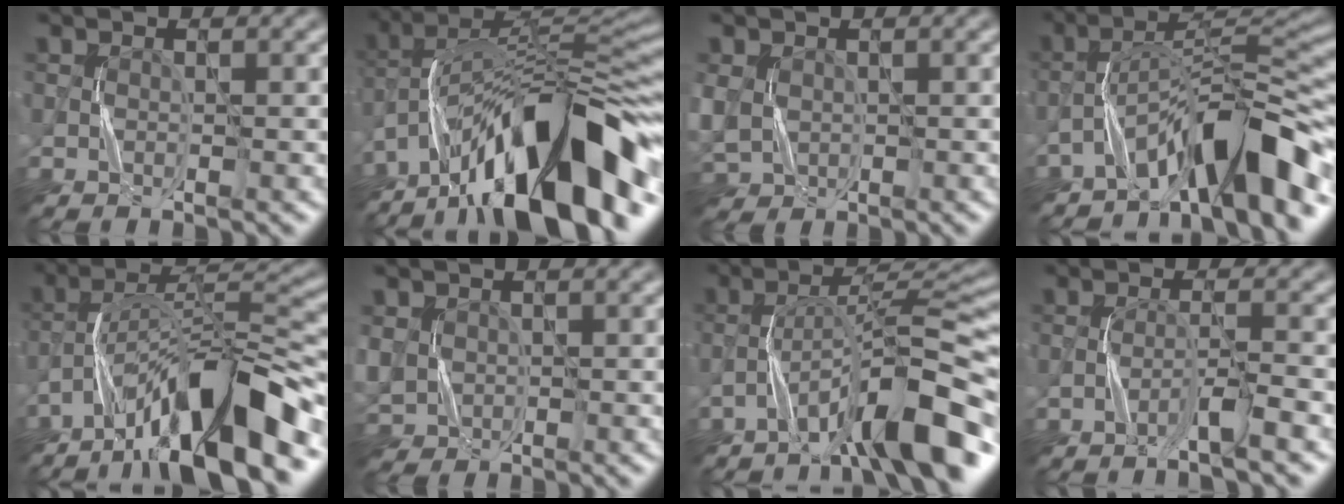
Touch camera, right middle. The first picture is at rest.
{"total": 15.4, "force": [-8.5, 5.2, 11.8], "torque": [-0.194, 0.032, -0.150]}
{"total": 3.6, "force": [0.1, 3.0, 1.9], "torque": [-0.057, -0.003, 0.000]}
{"total": 9.6, "force": [-6.3, 2.0, 6.9], "torque": [-0.097, 0.020, -0.110]}
{"total": 12.7, "force": [-8.0, 3.0, 9.4], "torque": [-0.146, 0.030, -0.136]}
{"total": 2.7, "force": [0.4, 2.5, 0.9], "torque": [-0.029, -0.002, 0.009]}
{"total": 8.9, "force": [-5.7, 1.2, 6.7], "torque": [-0.098, 0.024, -0.094]}
{"total": 2.4, "force": [-1.6, -0.1, 1.8], "torque": [-0.027, 0.010, -0.041]}